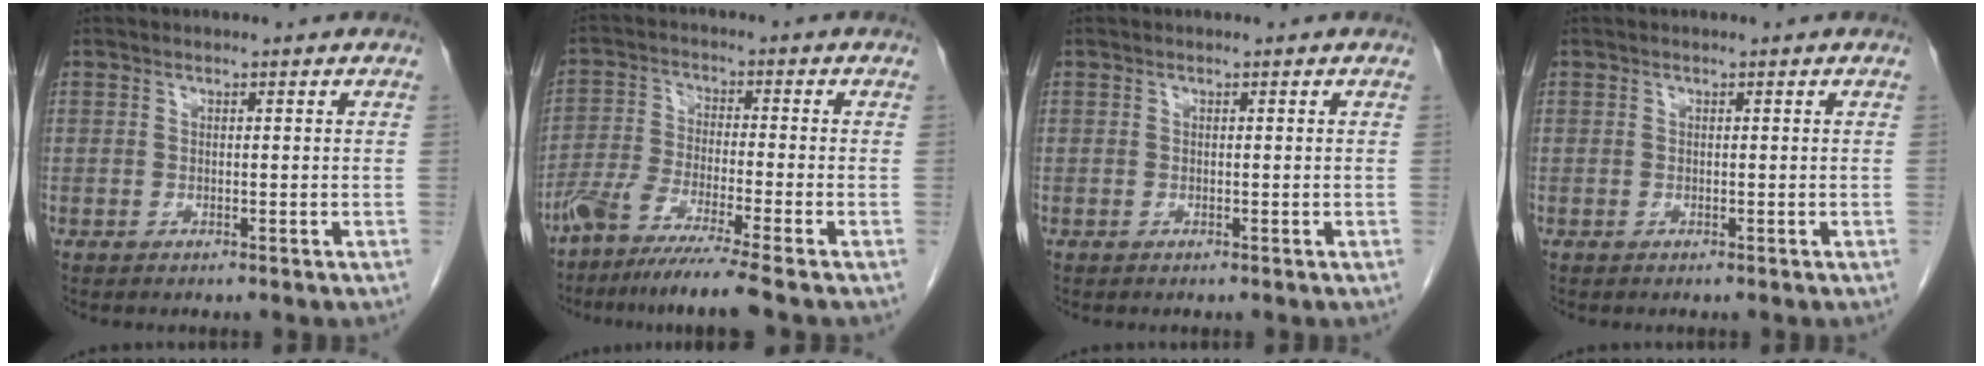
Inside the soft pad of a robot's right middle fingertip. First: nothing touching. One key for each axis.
{"total": 8.2, "fx": -6.5, "fy": -1.2, "fz": 4.9, "tx": -0.089, "ty": -0.031, "tz": -0.122}
{"total": 0.0}
{"total": 0.0}